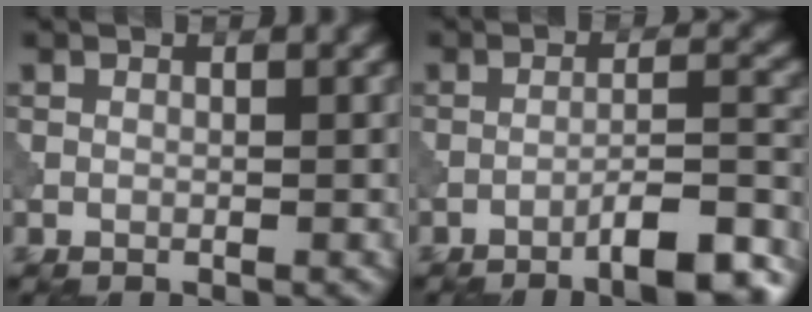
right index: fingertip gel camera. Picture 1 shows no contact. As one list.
[{"total": 7.3, "force": [-5.3, 1.3, 4.9], "torque": [-0.059, 0.017, -0.077]}]